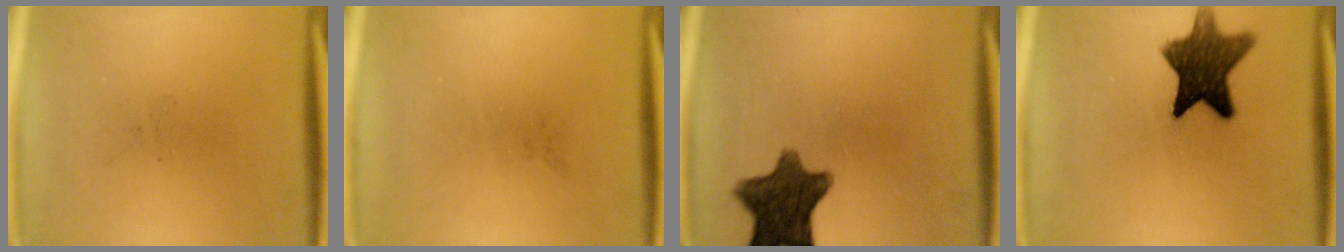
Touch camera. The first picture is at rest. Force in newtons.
{"total": 0.0}
{"total": 11.1}
{"total": 11.3}